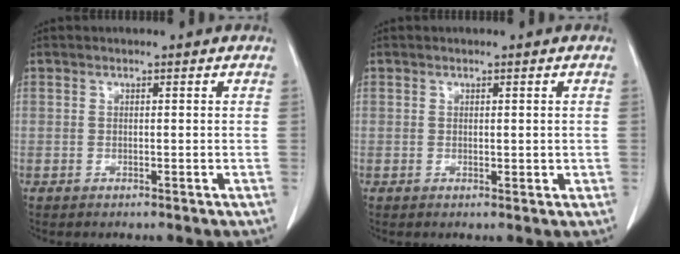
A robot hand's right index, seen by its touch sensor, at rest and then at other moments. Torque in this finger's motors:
{"motor_torque": [-0.03, 0.21, -0.01, 0.02]}